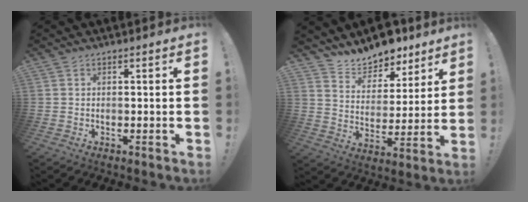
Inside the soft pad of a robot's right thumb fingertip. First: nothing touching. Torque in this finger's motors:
{"motor_torque": [-0.01, 0.01, -0.27, 0.45, 0.02]}